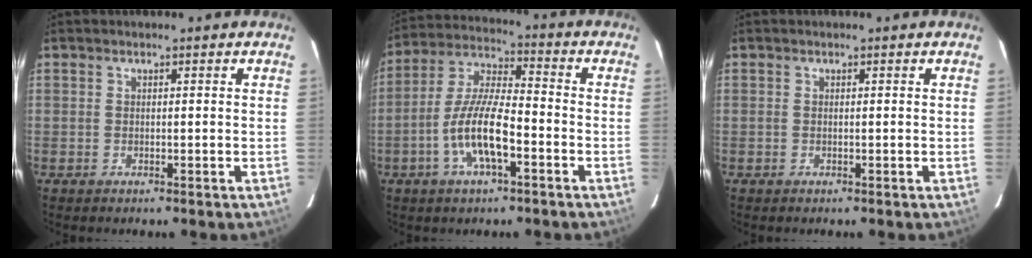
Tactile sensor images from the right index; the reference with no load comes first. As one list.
[{"total": 11.4, "force": [-4.5, 3.0, 10.1], "torque": [-0.209, 0.001, -0.086]}, {"total": 0.0}]